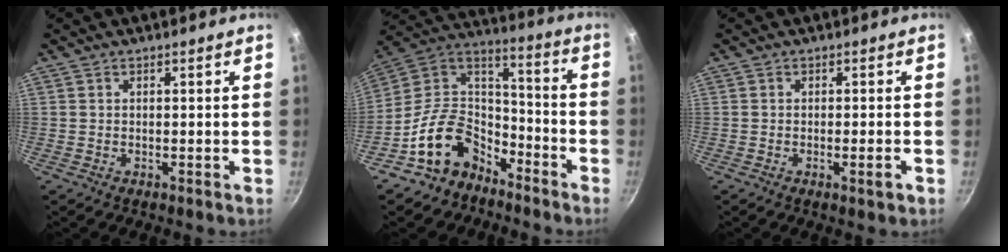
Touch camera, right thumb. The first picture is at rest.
{"total": 16.1, "force": [-9.8, 10.8, 6.8], "torque": [-0.085, 0.100, -0.188]}
{"total": 2.5, "force": [-0.9, 0.4, 2.2], "torque": [-0.035, 0.004, -0.015]}